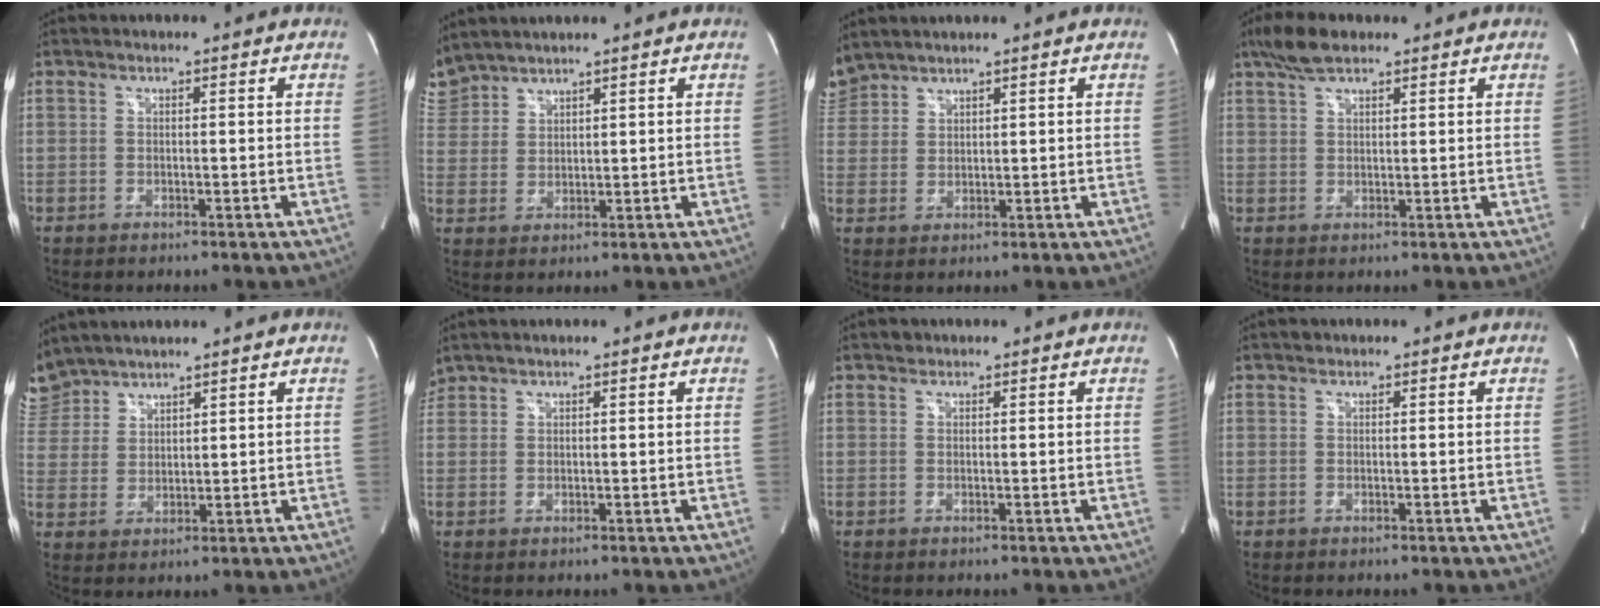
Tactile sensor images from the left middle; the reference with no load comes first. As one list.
[{"total": 5.4, "force": [5.3, 1.2, 0.5], "torque": [-0.022, 0.022, 0.110]}, {"total": 4.4, "force": [4.2, 1.1, 0.2], "torque": [-0.016, 0.019, 0.091]}, {"total": 5.2, "force": [3.9, 1.6, 3.0], "torque": [-0.071, 0.015, 0.075]}, {"total": 7.1, "force": [6.6, 2.6, 0.2], "torque": [-0.016, 0.015, 0.146]}, {"total": 1.8, "force": [1.7, 0.6, 0.0], "torque": [-0.005, 0.016, 0.036]}, {"total": 0.8, "force": [0.7, 0.4, 0.0], "torque": [-0.002, 0.001, 0.009]}, {"total": 0.6, "force": [0.5, 0.3, 0.0], "torque": [-0.005, 0.001, 0.007]}]